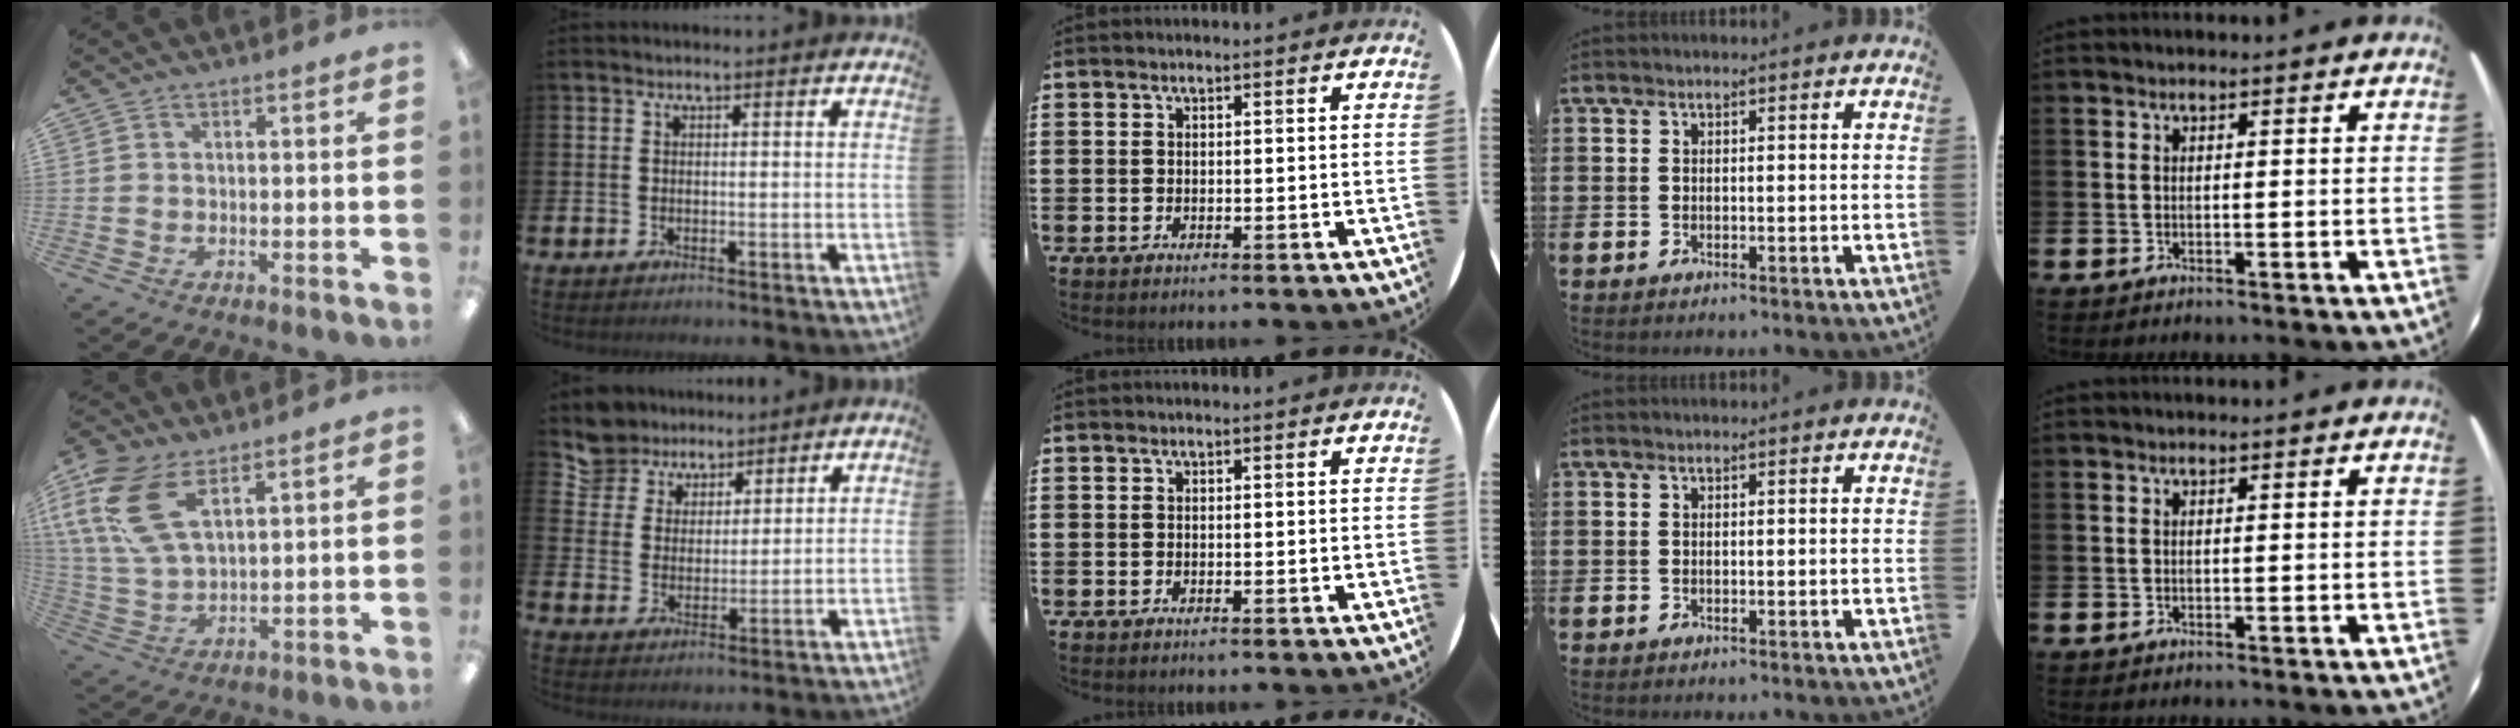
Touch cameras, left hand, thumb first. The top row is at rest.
{"thumb": {"total": 16.0, "force": [8.2, 7.1, 11.7], "torque": [-0.267, -0.027, 0.146]}, "index": {"total": 6.5, "force": [6.0, 2.4, -0.8], "torque": [-0.024, -0.035, 0.111]}}